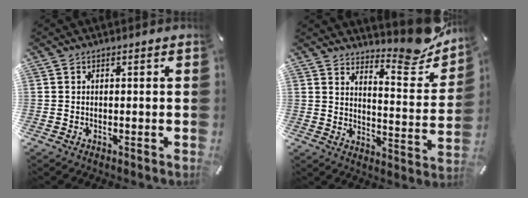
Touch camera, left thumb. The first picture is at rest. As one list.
[{"total": 11.6, "force": [10.7, 3.4, 3.1], "torque": [-0.020, -0.121, 0.183]}]